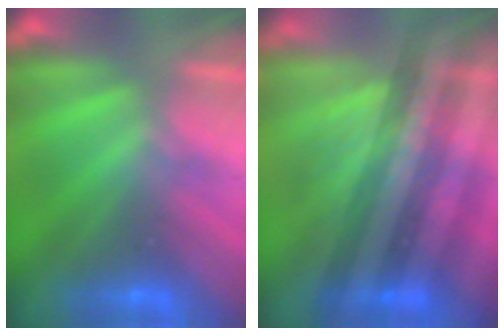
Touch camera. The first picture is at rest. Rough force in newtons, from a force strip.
{"total": 3.4}